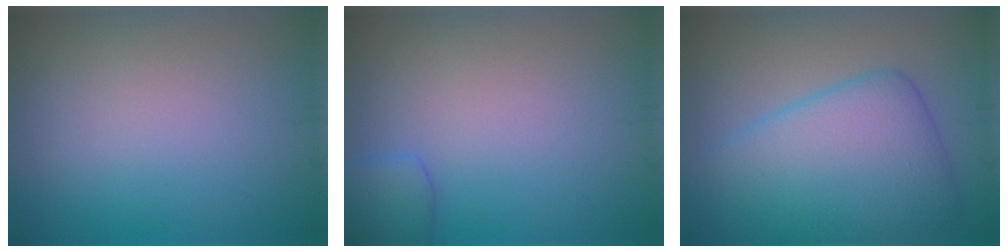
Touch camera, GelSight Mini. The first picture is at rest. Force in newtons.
{"total": 2.0, "press": 2.0, "slide": 0.1}
{"total": 8.0, "press": 8.0, "slide": 0.1}